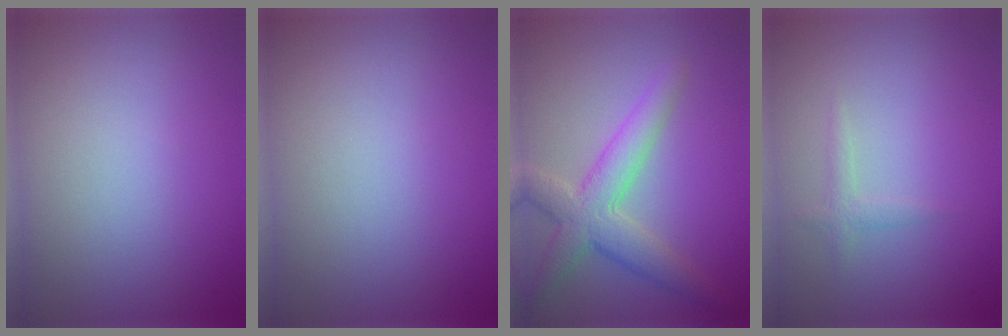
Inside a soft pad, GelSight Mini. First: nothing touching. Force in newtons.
{"total": 0.0}
{"total": 5.0, "press": 5.0, "slide": 0.2}
{"total": 1.1, "press": 1.1, "slide": 0.0}